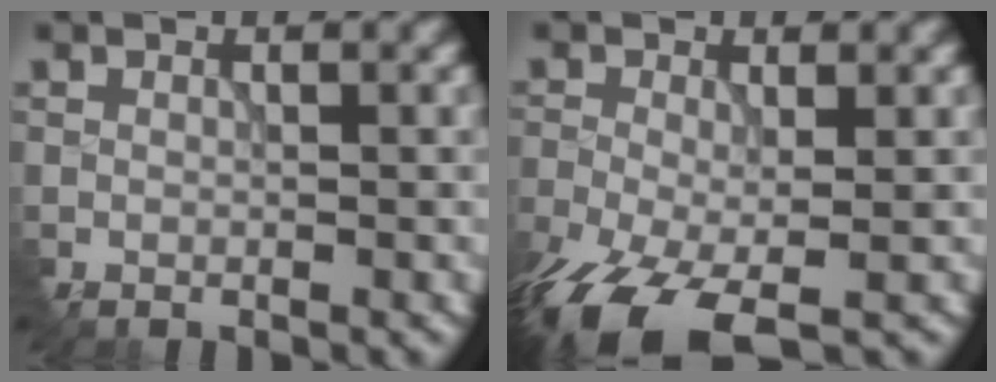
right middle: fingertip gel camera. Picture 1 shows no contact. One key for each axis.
{"total": 8.9, "fx": -5.3, "fy": 3.8, "fz": 6.1, "tx": -0.147, "ty": -0.046, "tz": -0.092}